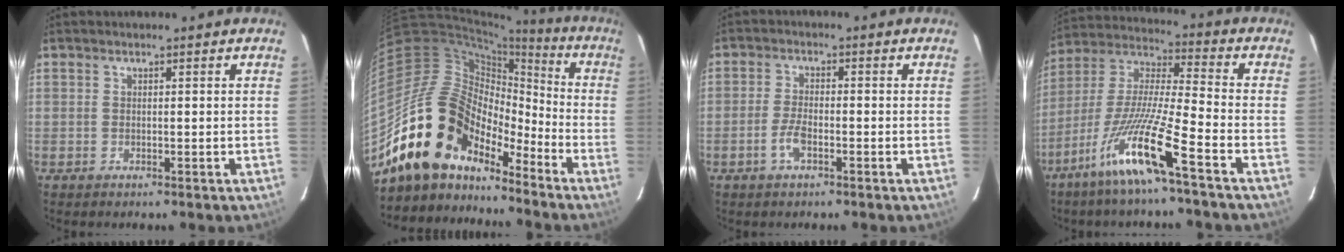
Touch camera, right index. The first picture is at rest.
{"total": 19.2, "force": [-14.7, 9.6, 7.7], "torque": [-0.149, 0.013, -0.266]}
{"total": 4.1, "force": [-1.9, 1.5, 3.2], "torque": [-0.074, 0.001, -0.038]}
{"total": 14.5, "force": [-8.9, -0.2, 11.4], "torque": [-0.226, -0.015, -0.173]}